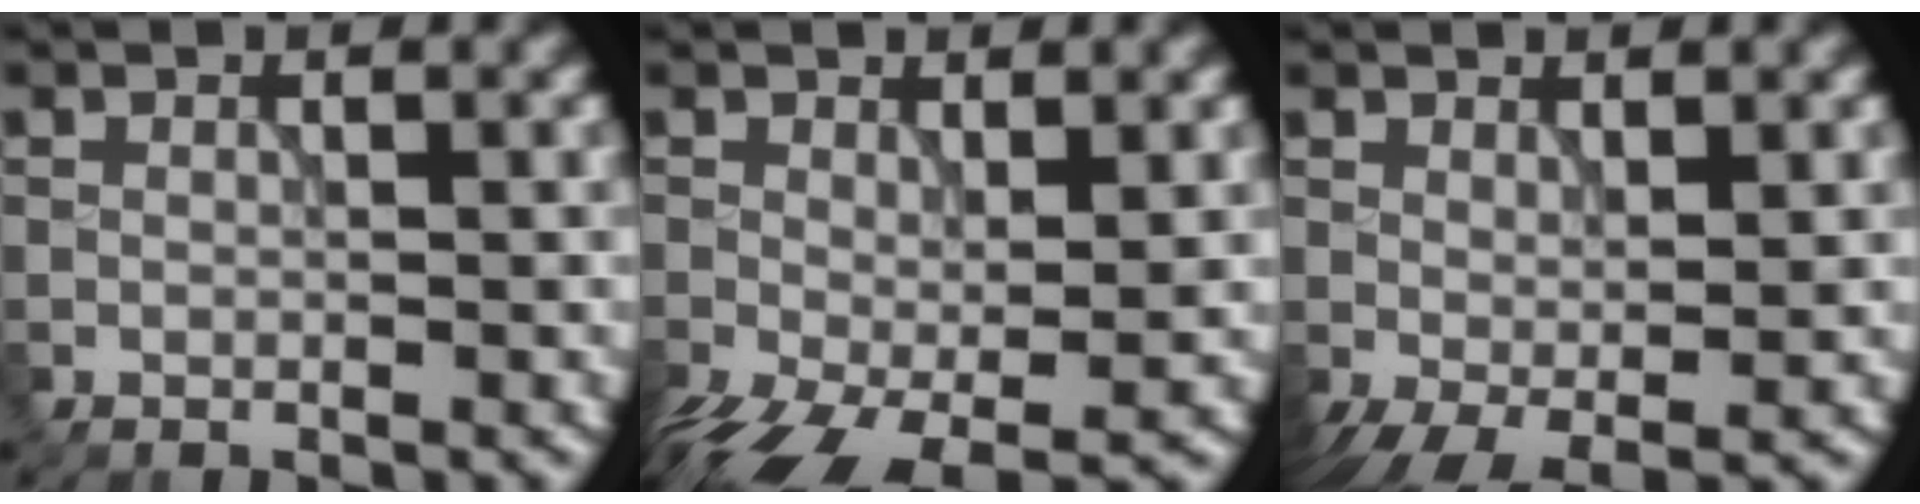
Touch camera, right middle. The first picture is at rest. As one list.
[{"total": 7.0, "force": [-2.9, 3.3, 5.5], "torque": [-0.121, -0.031, -0.040]}, {"total": 3.3, "force": [-0.3, 1.4, 3.0], "torque": [-0.062, -0.005, -0.004]}]